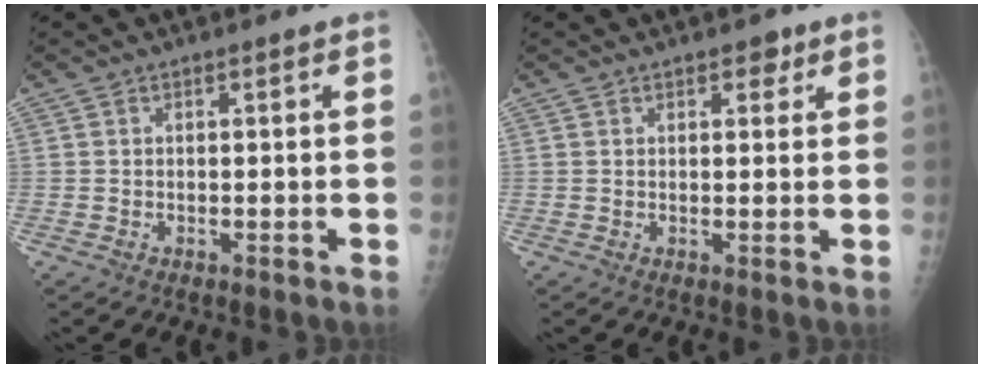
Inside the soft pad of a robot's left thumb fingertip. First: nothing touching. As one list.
[{"total": 2.4, "force": [1.4, 1.3, 1.4], "torque": [-0.003, -0.004, 0.017]}]